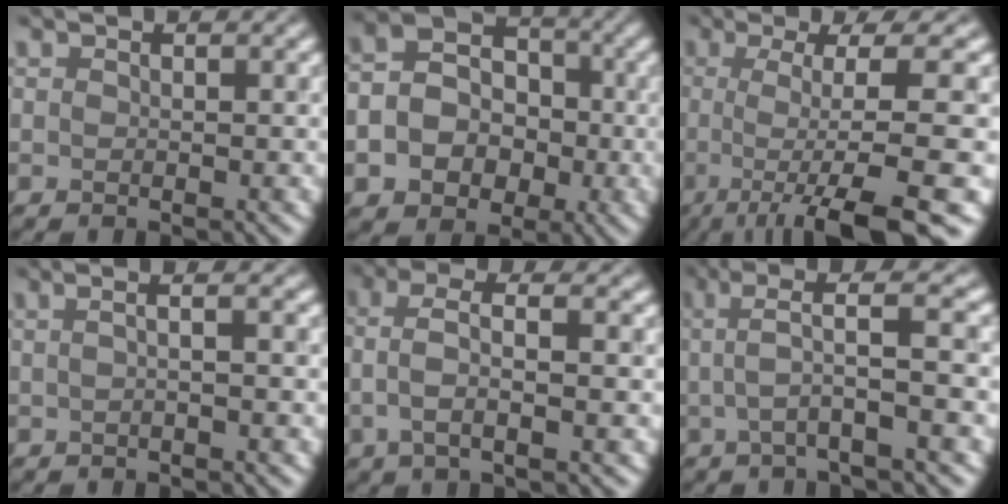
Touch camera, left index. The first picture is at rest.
{"total": 6.5, "force": [-1.6, 5.3, 3.3], "torque": [-0.058, 0.004, -0.018]}
{"total": 10.9, "force": [-2.9, 2.4, 10.3], "torque": [-0.117, 0.012, -0.037]}
{"total": 3.2, "force": [0.7, 1.5, 2.8], "torque": [-0.015, 0.020, -0.017]}
{"total": 2.8, "force": [-0.1, 0.7, 2.8], "torque": [-0.068, 0.022, 0.007]}
{"total": 4.2, "force": [0.8, 0.1, 4.1], "torque": [-0.076, 0.022, 0.024]}